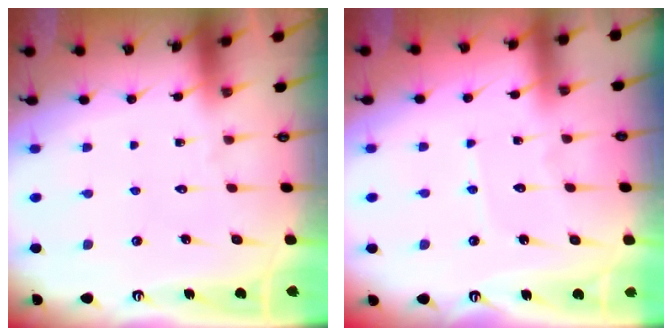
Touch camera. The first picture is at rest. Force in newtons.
{"total": 3.3, "press": 3.3, "slide": 0.3}